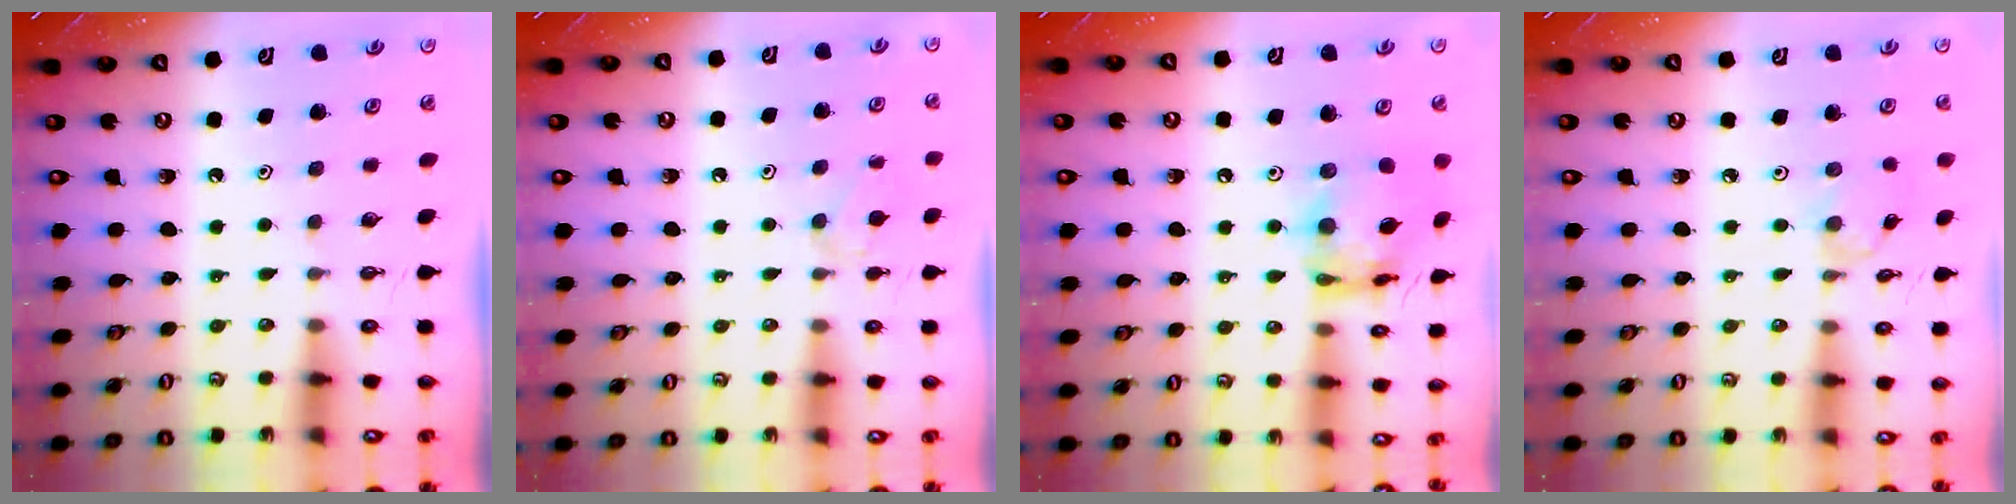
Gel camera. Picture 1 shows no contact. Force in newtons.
{"total": 6.3, "press": 6.3, "slide": 0.9}
{"total": 14.0, "press": 14.0, "slide": 1.4}
{"total": 1.7, "press": 1.6, "slide": 0.4}